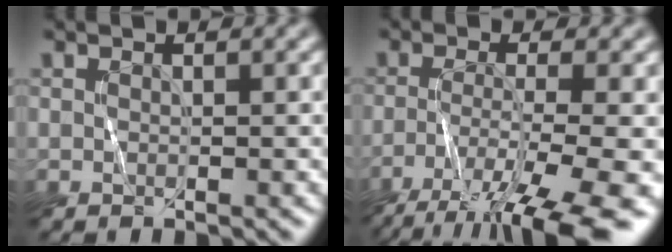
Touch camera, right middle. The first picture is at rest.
{"total": 9.7, "force": [-6.3, 2.1, 7.1], "torque": [-0.121, -0.012, -0.110]}